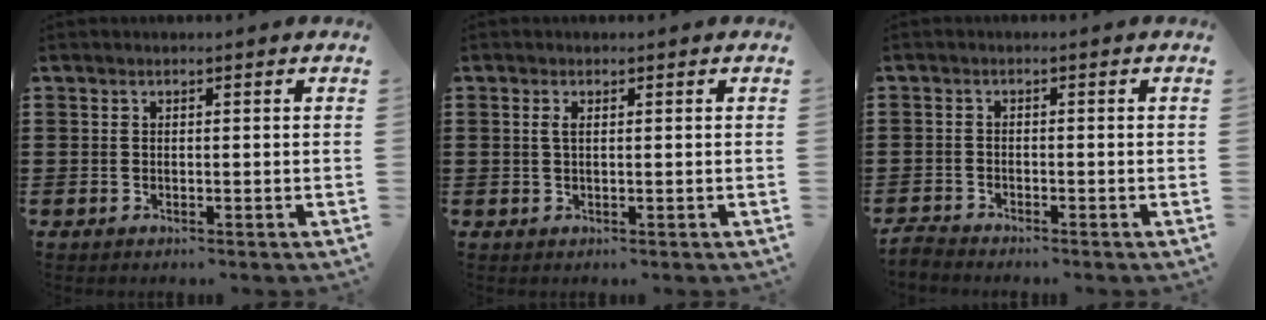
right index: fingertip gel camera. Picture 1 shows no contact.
{"total": 1.2, "force": [0.3, 0.4, 1.1], "torque": [-0.021, 0.004, 0.004]}
{"total": 1.8, "force": [-1.8, 0.1, 0.0], "torque": [-0.006, 0.000, -0.037]}